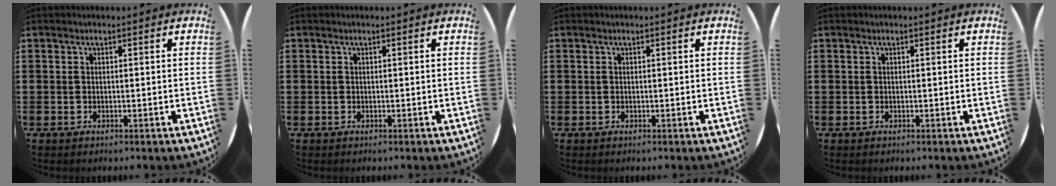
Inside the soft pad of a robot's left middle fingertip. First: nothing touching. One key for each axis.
{"total": 0.0}
{"total": 0.0}
{"total": 0.0}